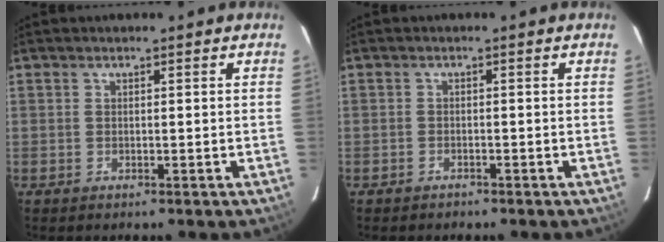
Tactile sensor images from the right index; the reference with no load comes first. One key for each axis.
{"total": 1.2, "fx": -1.0, "fy": 0.6, "fz": 0.0, "tx": -0.007, "ty": 0.004, "tz": -0.017}